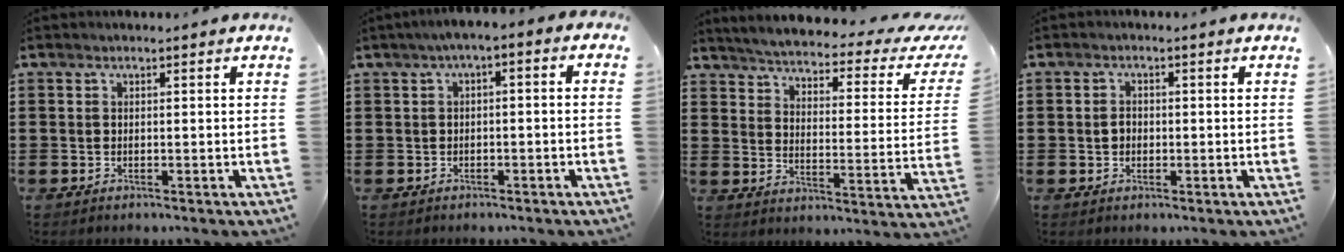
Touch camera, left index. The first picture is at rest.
{"total": 2.5, "force": [-2.0, 0.6, 1.4], "torque": [-0.026, 0.005, -0.044]}
{"total": 3.1, "force": [2.6, -0.1, 1.6], "torque": [-0.049, -0.027, 0.035]}
{"total": 1.7, "force": [-0.2, 1.5, 0.9], "torque": [-0.022, 0.007, -0.005]}